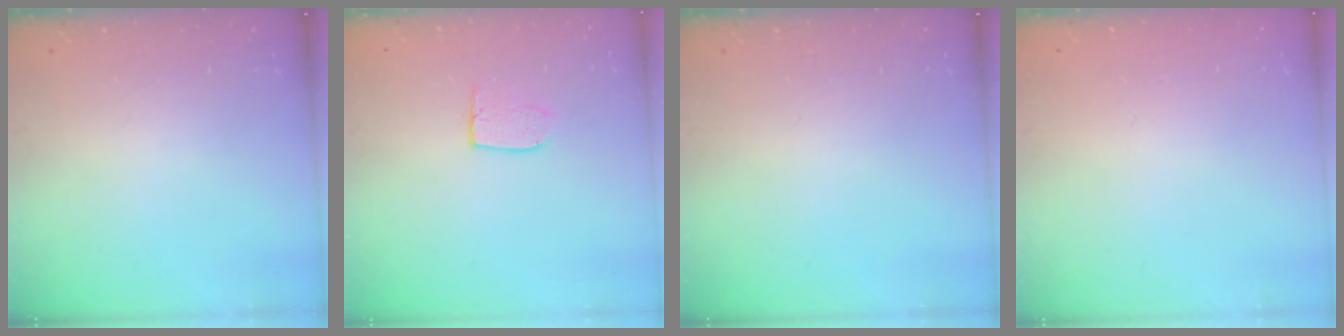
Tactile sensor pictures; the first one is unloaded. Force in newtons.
{"total": 6.0, "press": 6.0, "slide": 0.3}
{"total": 0.0}
{"total": 0.0}